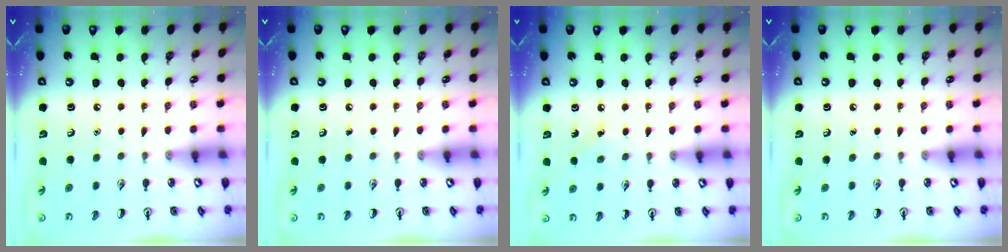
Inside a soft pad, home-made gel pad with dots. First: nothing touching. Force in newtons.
{"total": 0.0}
{"total": 4.1, "press": 3.9, "slide": 1.1}
{"total": 0.0}